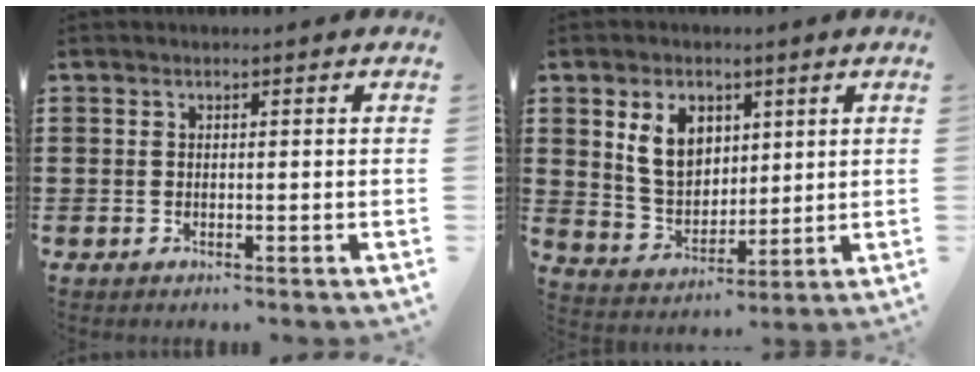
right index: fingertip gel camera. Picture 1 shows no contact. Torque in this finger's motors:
{"motor_torque": [1.49, 0.65, 0.35, 0.07]}